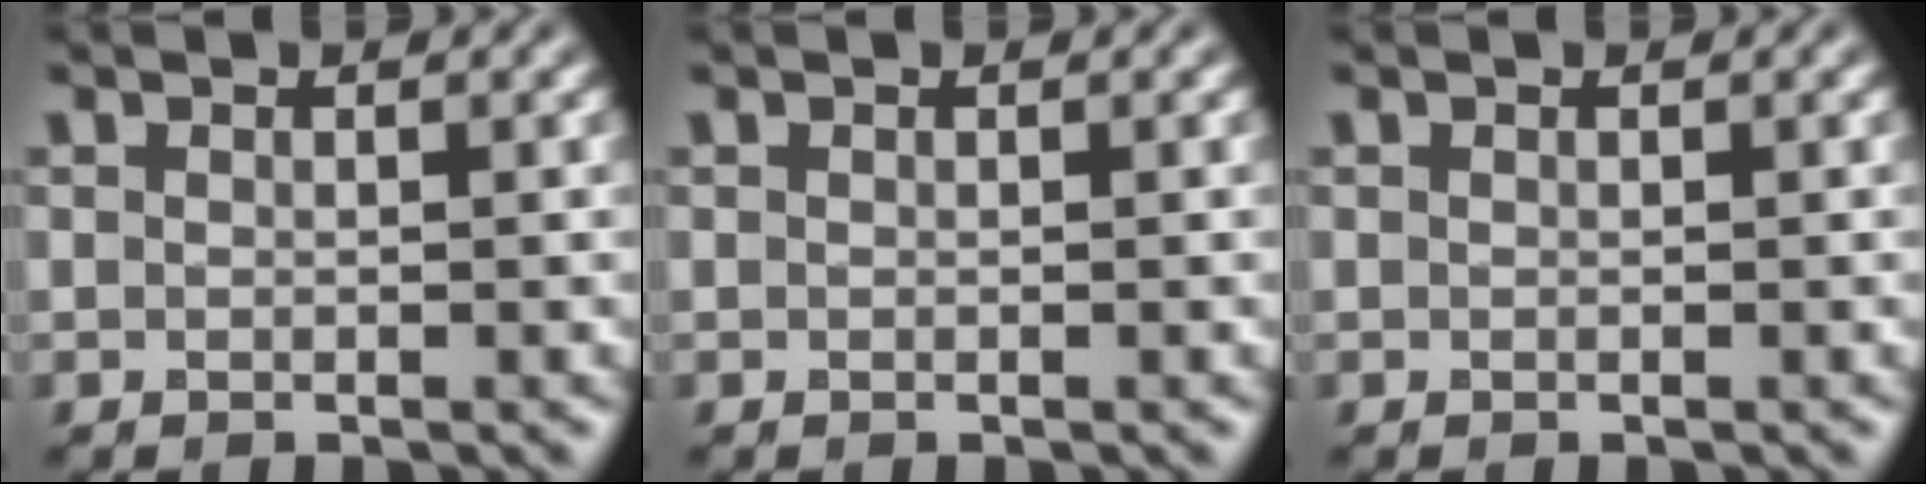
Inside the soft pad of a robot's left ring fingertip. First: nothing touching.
{"total": 0.0}
{"total": 0.0}